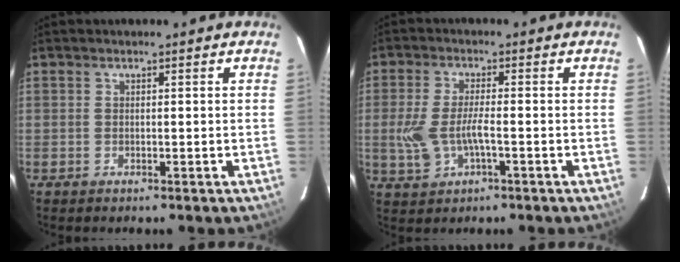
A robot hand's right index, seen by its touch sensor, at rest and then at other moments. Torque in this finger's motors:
{"motor_torque": [-0.03, 0.03, -0.02, 0.04]}